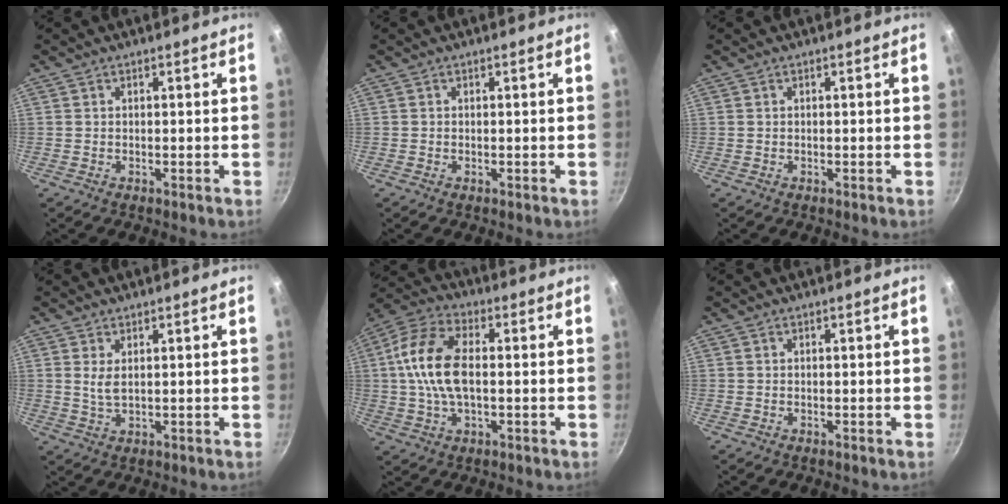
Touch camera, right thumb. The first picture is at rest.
{"total": 0.0}
{"total": 0.0}
{"total": 2.9, "force": [0.9, 1.3, 2.5], "torque": [-0.046, -0.008, 0.020]}
{"total": 13.5, "force": [0.4, 7.4, 11.2], "torque": [-0.213, 0.028, -0.007]}
{"total": 0.0}